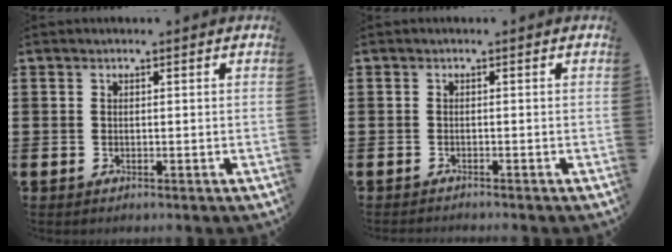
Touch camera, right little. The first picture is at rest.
{"total": 0.5, "force": [-0.5, -0.1, 0.0], "torque": [0.001, -0.001, -0.011]}